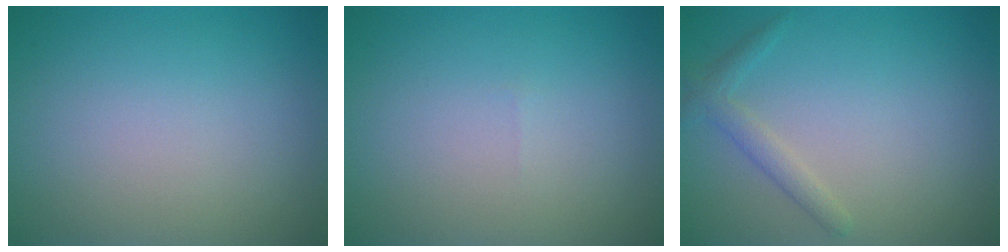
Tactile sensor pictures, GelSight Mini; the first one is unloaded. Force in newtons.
{"total": 0.0}
{"total": 1.7, "press": 1.7, "slide": 0.0}